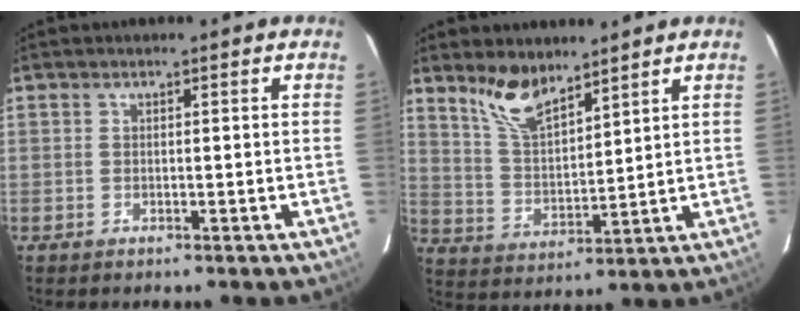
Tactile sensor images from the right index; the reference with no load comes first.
{"total": 8.7, "force": [6.9, 2.8, 4.6], "torque": [-0.089, 0.003, 0.141]}